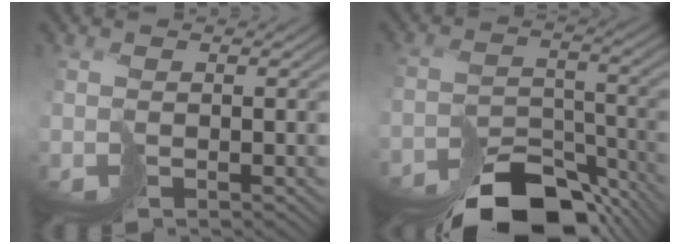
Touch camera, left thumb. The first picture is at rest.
{"total": 12.4, "force": [-10.8, 4.2, 4.6], "torque": [-0.061, -0.010, -0.153]}